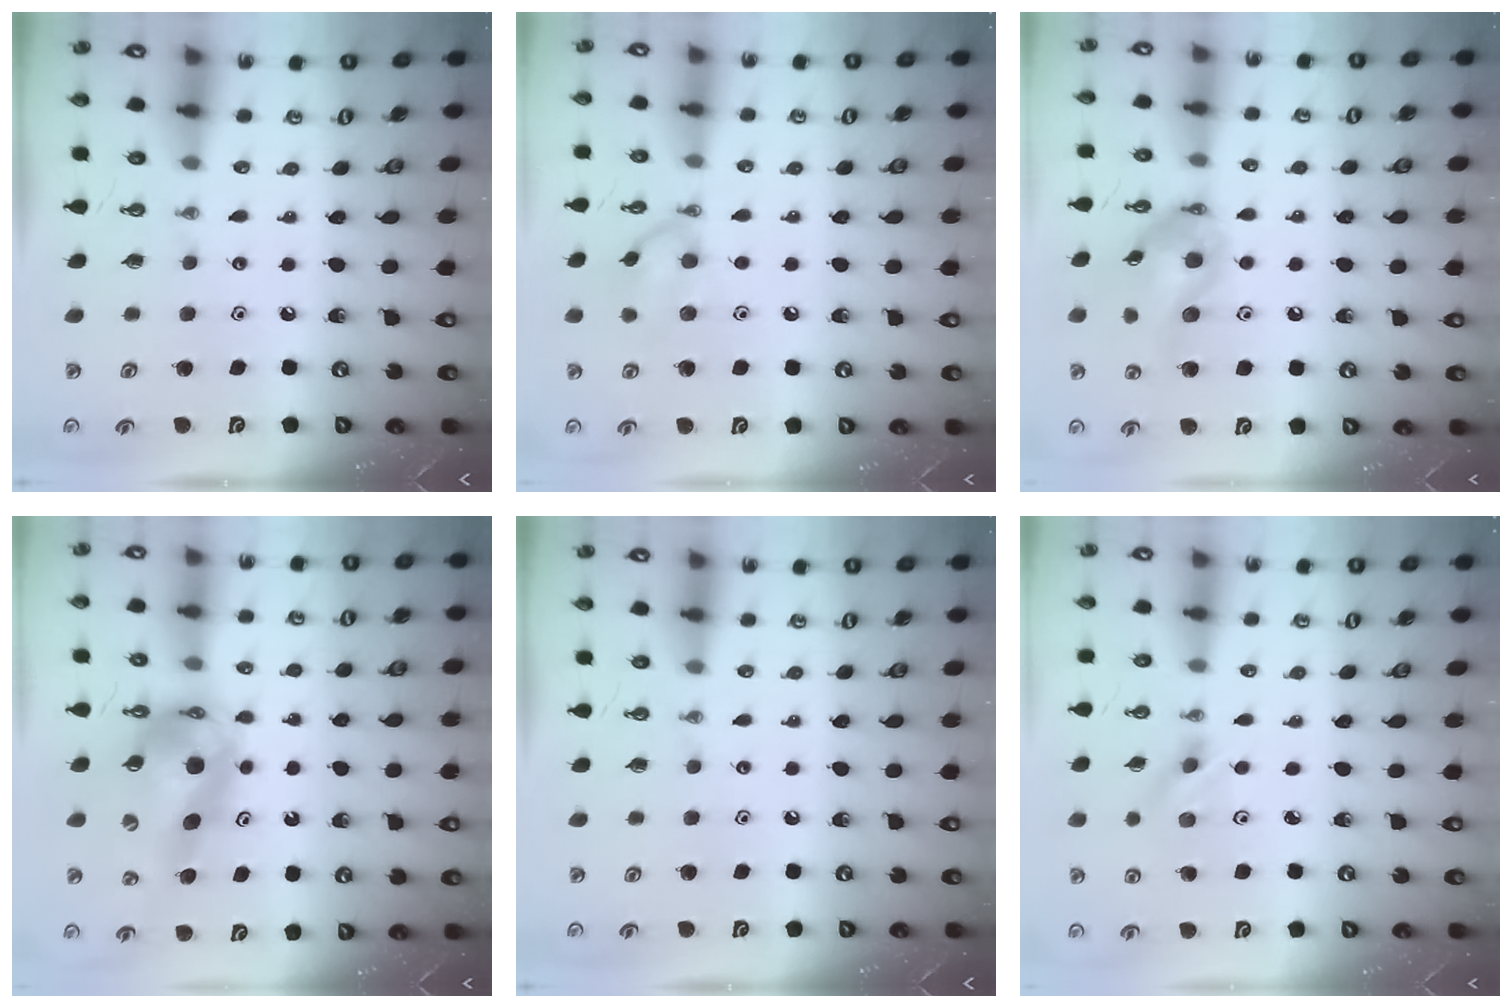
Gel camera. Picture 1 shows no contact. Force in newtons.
{"total": 9.4, "press": 9.3, "slide": 1.5}
{"total": 14.9, "press": 14.7, "slide": 2.5}
{"total": 13.6, "press": 13.5, "slide": 1.4}
{"total": 0.0}
{"total": 2.0, "press": 1.9, "slide": 0.6}